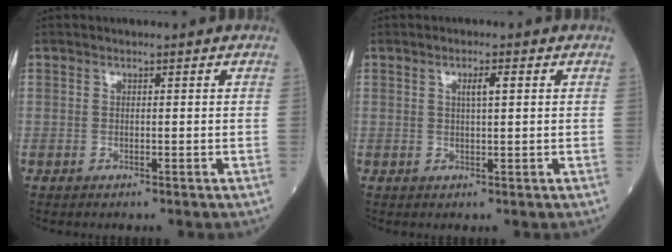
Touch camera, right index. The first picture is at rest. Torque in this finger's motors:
{"motor_torque": [0.57, 0.35, 0.29, 0.09]}